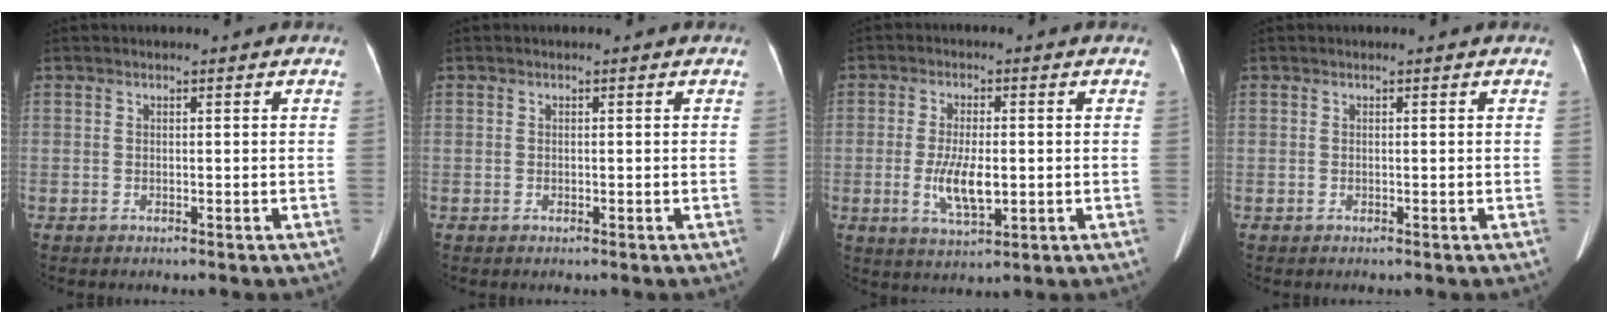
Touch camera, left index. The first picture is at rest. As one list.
[{"total": 0.0}, {"total": 6.7, "force": [-1.0, 2.2, 6.2], "torque": [-0.126, -0.009, -0.012]}, {"total": 0.0}]